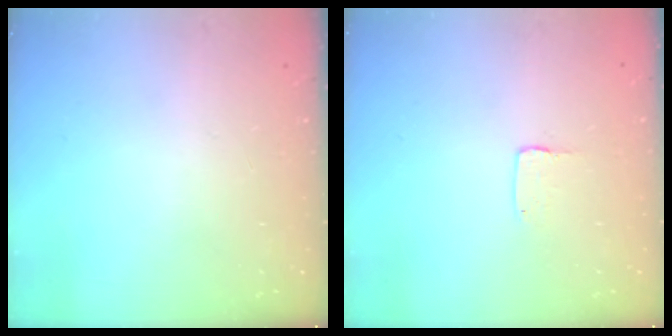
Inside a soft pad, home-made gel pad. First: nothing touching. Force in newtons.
{"total": 2.0, "press": 2.0, "slide": 0.2}